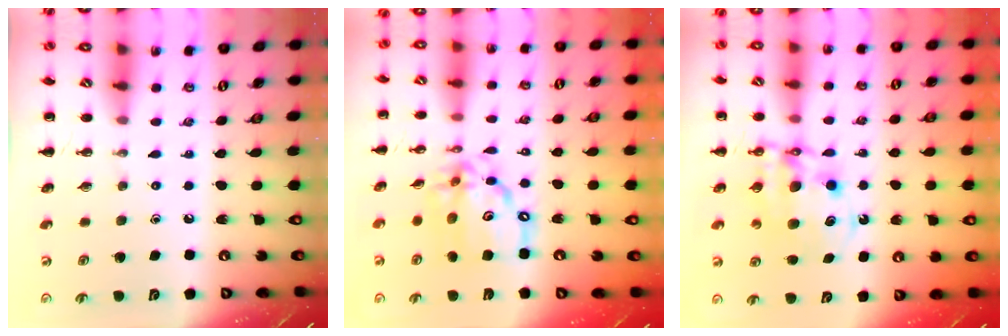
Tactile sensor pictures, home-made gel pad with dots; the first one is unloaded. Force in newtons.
{"total": 15.1, "press": 14.5, "slide": 4.2}
{"total": 10.5, "press": 10.2, "slide": 2.6}